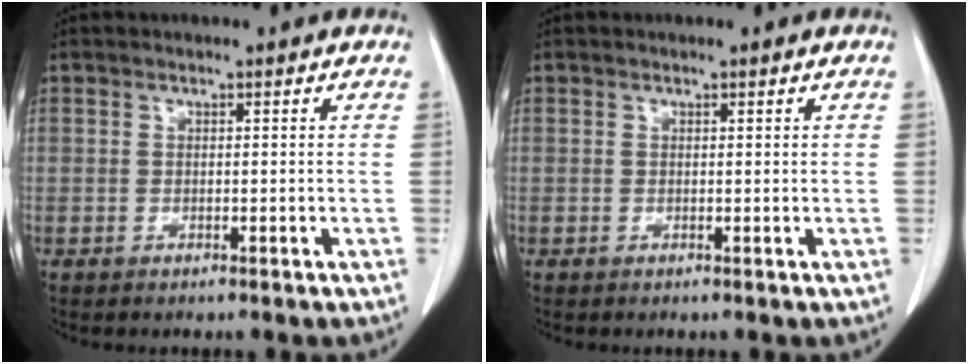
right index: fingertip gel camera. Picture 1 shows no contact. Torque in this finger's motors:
{"motor_torque": [-0.11, -0.02, -0.01, -0.01]}